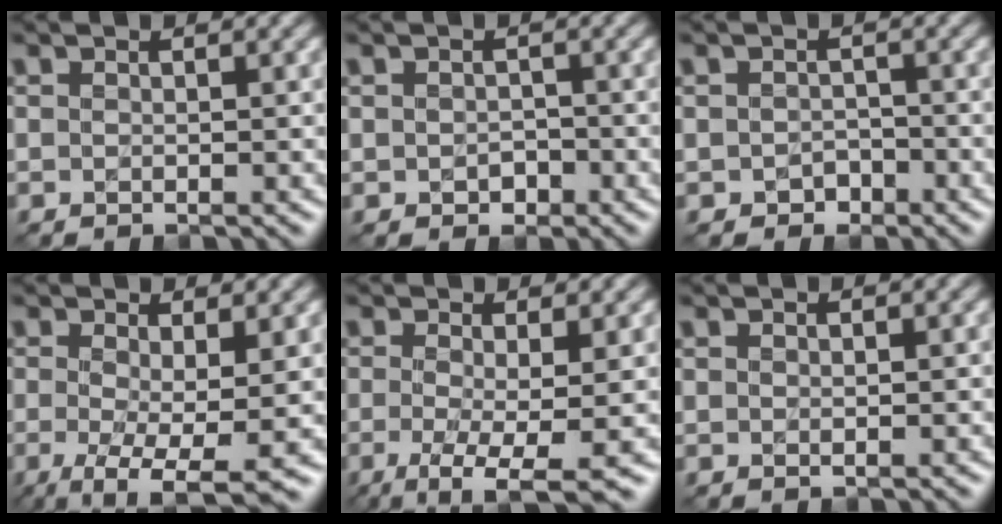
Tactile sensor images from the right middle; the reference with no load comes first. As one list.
[{"total": 1.2, "force": [0.0, 1.1, 0.6], "torque": [-0.011, -0.002, -0.002]}, {"total": 1.3, "force": [-0.4, 1.1, 0.4], "torque": [-0.006, 0.002, -0.010]}, {"total": 5.8, "force": [-1.1, 1.3, 5.5], "torque": [-0.102, -0.014, -0.015]}, {"total": 5.4, "force": [-1.5, 1.1, 5.1], "torque": [-0.085, -0.009, -0.028]}, {"total": 0.7, "force": [0.7, 0.0, 0.0], "torque": [-0.003, 0.005, 0.010]}]